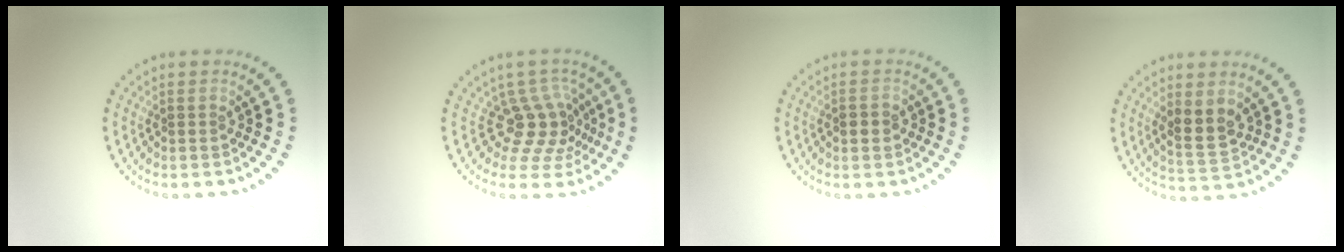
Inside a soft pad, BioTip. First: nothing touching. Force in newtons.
{"total": 3.9, "press": 2.7, "slide": 2.7}
{"total": 1.8, "press": 1.8, "slide": 0.0}
{"total": 2.8, "press": 2.6, "slide": 1.1}